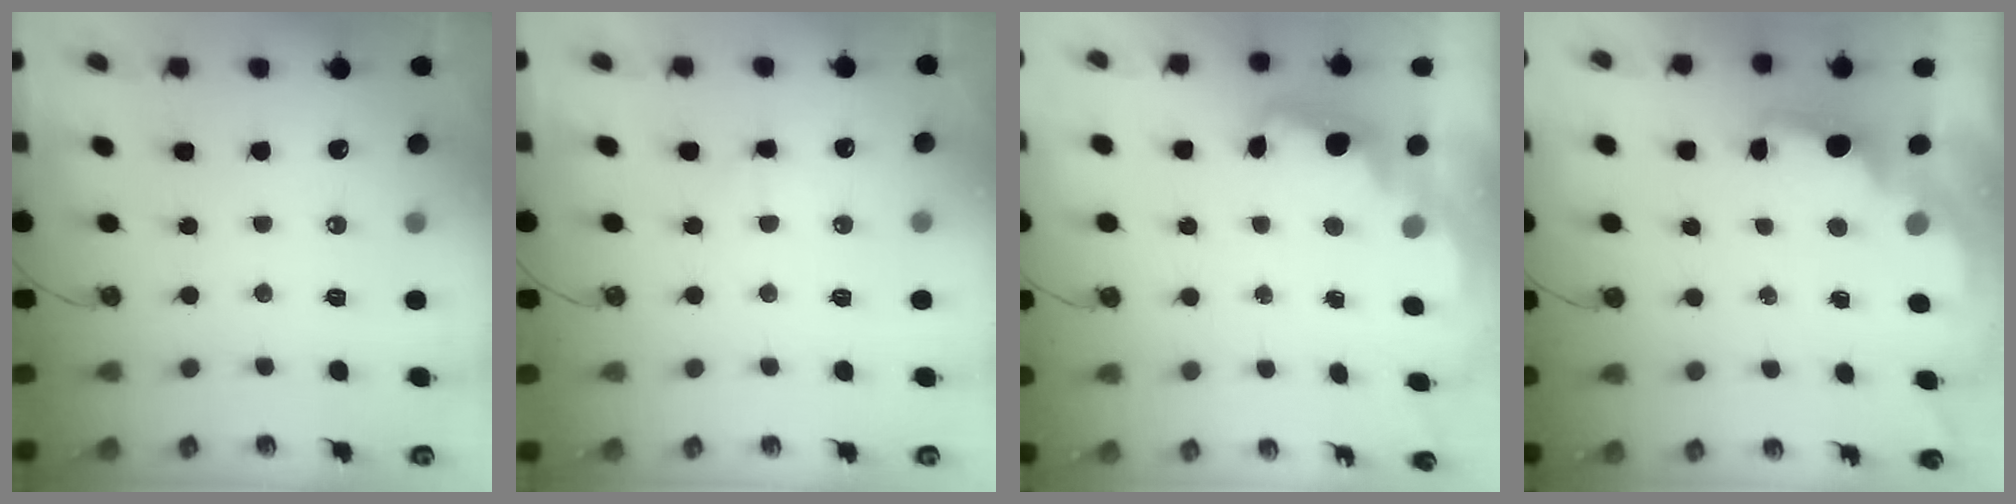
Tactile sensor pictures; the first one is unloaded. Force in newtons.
{"total": 2.2, "press": 2.1, "slide": 0.8}
{"total": 2.4, "press": 2.3, "slide": 0.7}
{"total": 1.9, "press": 1.7, "slide": 0.8}